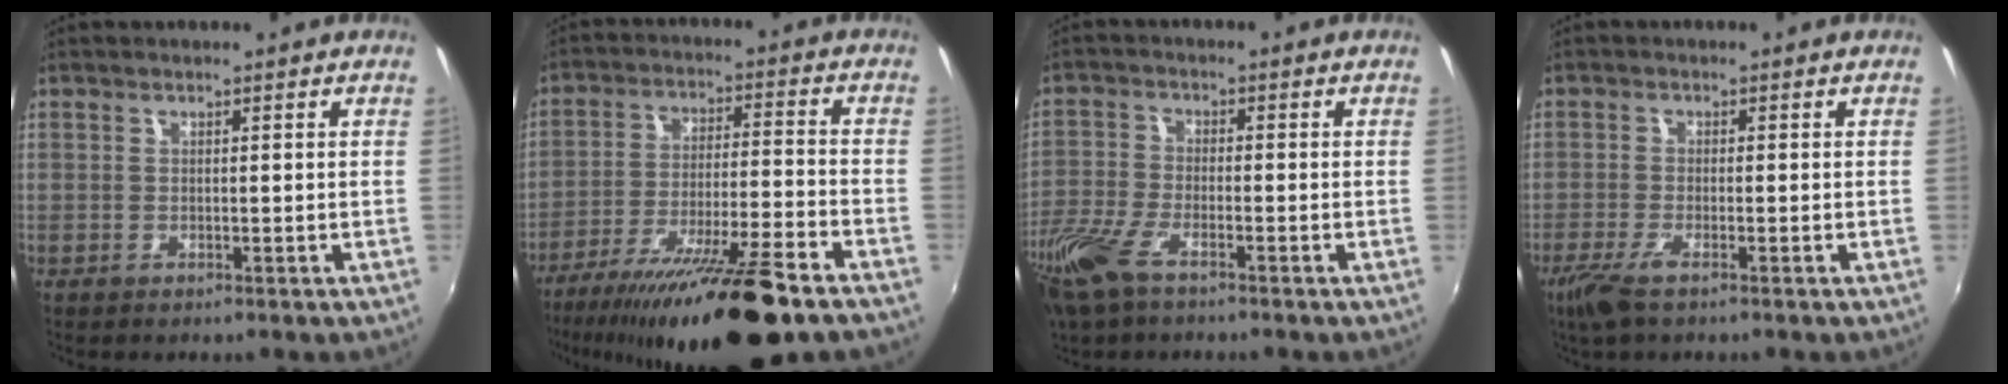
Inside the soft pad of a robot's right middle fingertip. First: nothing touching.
{"total": 20.9, "force": [-15.8, 1.4, 13.5], "torque": [-0.241, -0.035, -0.254]}
{"total": 10.6, "force": [-6.9, 4.0, 7.1], "torque": [-0.176, -0.026, -0.143]}
{"total": 4.3, "force": [-2.8, 0.6, 3.2], "torque": [-0.078, -0.014, -0.056]}